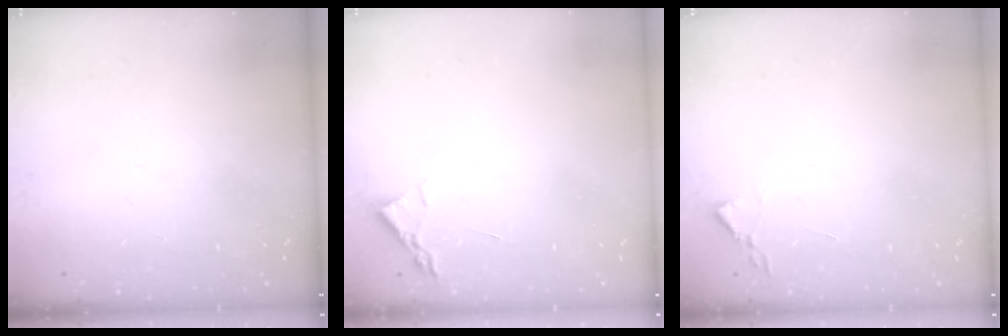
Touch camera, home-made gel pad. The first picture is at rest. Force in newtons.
{"total": 2.2, "press": 2.2, "slide": 0.3}
{"total": 1.9, "press": 1.8, "slide": 0.3}